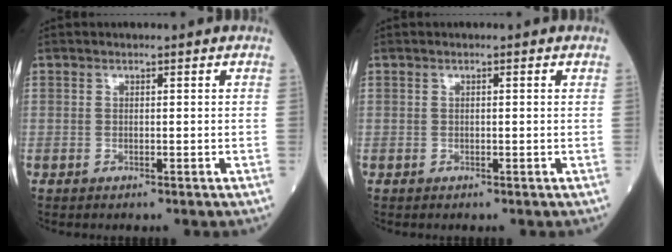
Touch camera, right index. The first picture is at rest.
{"total": 0.5, "force": [0.2, 0.1, 0.5], "torque": [-0.013, 0.004, 0.003]}